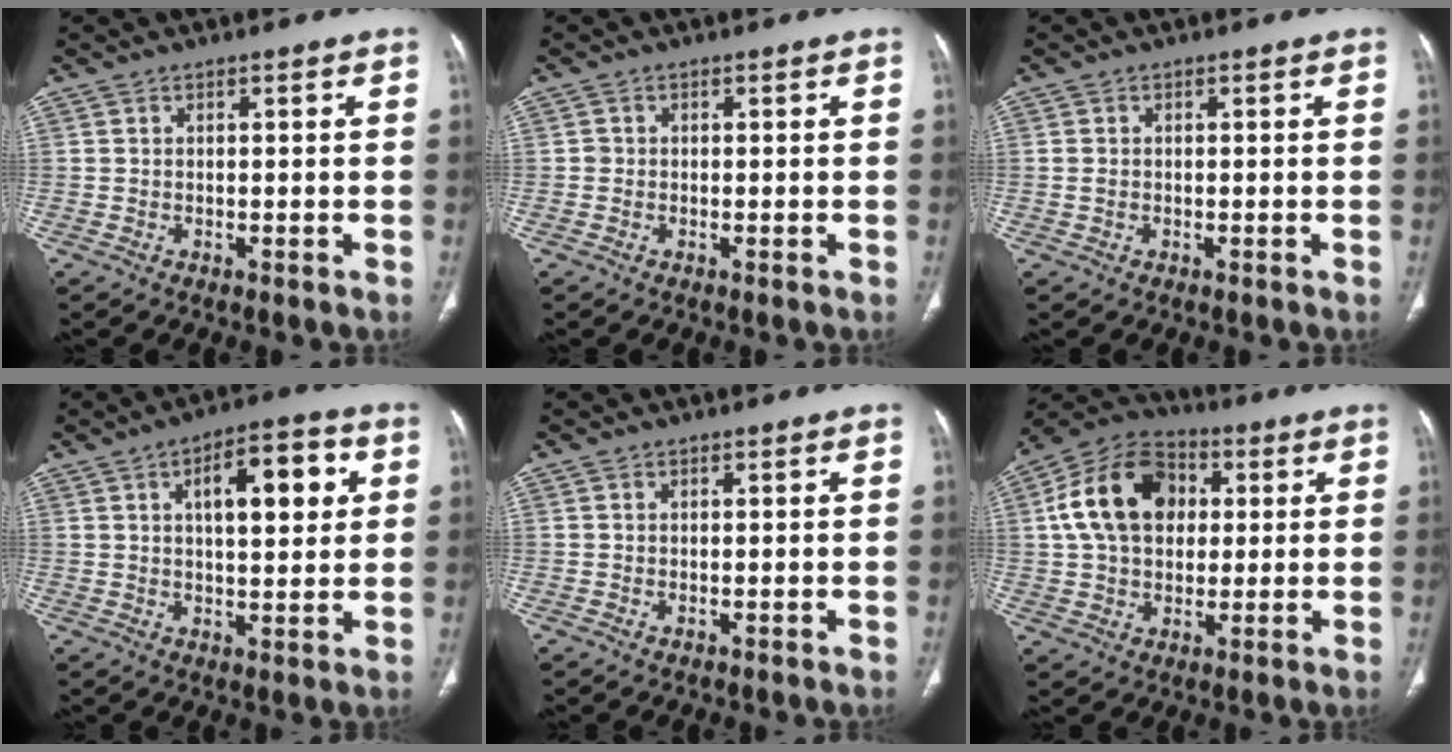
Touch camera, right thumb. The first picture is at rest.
{"total": 0.7, "force": [-0.1, 0.7, 0.1], "torque": [0.002, 0.004, -0.002]}
{"total": 1.1, "force": [-0.1, 0.8, 0.7], "torque": [-0.017, 0.001, 0.001]}
{"total": 12.1, "force": [3.7, 5.0, 10.4], "torque": [-0.124, 0.003, 0.052]}
{"total": 0.0}
{"total": 16.7, "force": [3.1, 12.0, 11.1], "torque": [-0.180, 0.018, 0.046]}